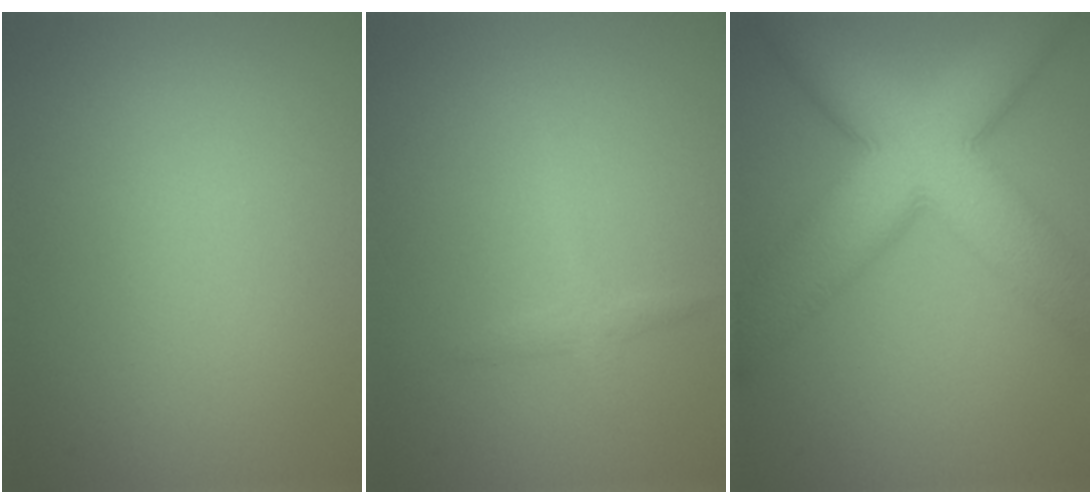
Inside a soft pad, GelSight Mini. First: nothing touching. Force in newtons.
{"total": 1.3, "press": 1.3, "slide": 0.1}
{"total": 11.9, "press": 11.9, "slide": 0.6}